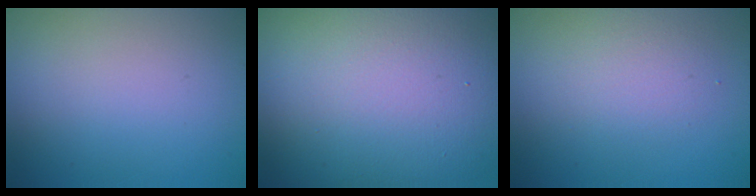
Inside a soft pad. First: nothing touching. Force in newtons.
{"total": 18.3, "press": 18.2, "slide": 1.6}
{"total": 2.3, "press": 2.3, "slide": 0.1}